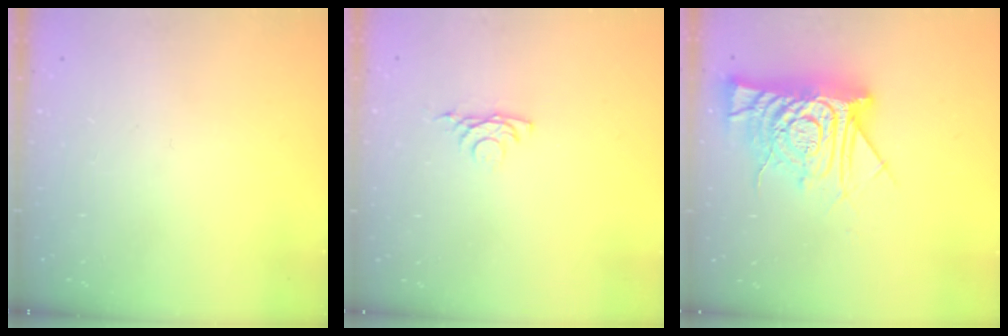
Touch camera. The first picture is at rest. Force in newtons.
{"total": 4.3, "press": 4.2, "slide": 0.8}
{"total": 15.3, "press": 15.2, "slide": 1.3}